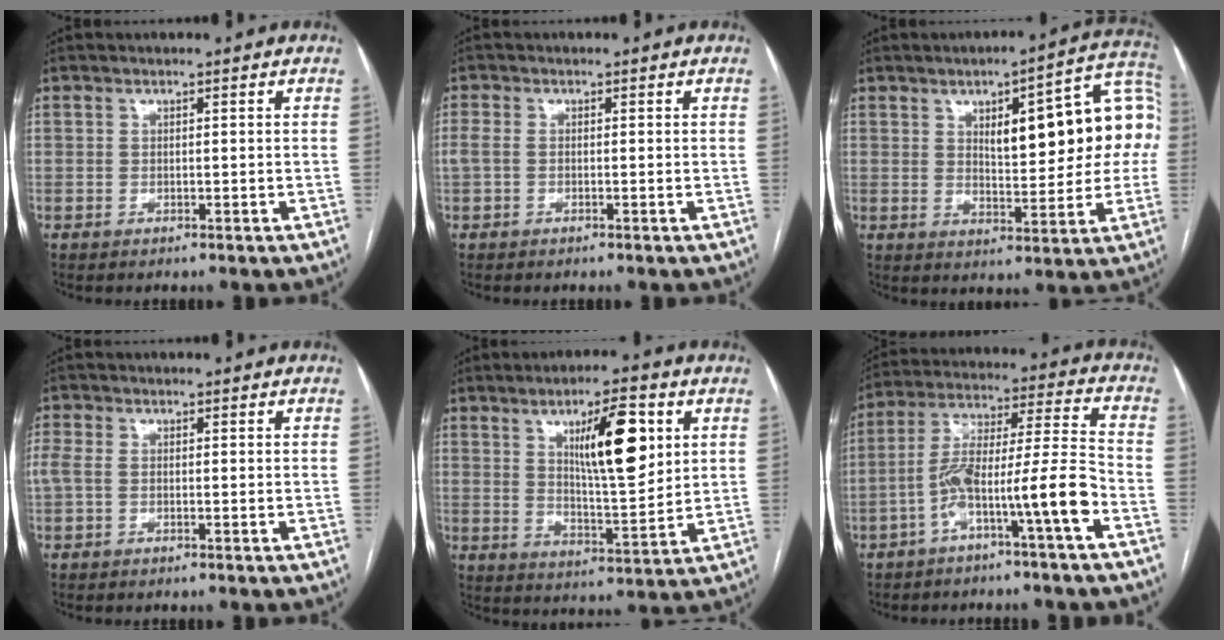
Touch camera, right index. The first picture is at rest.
{"total": 2.2, "force": [-0.3, 1.3, 1.7], "torque": [-0.046, 0.008, -0.006]}
{"total": 16.9, "force": [3.1, 5.0, 15.8], "torque": [-0.208, 0.038, 0.043]}
{"total": 3.6, "force": [-0.3, 2.3, 2.8], "torque": [-0.084, 0.013, -0.004]}
{"total": 12.1, "force": [4.4, 2.5, 10.9], "torque": [-0.177, -0.001, 0.075]}
{"total": 12.0, "force": [-5.7, -0.2, 10.6], "torque": [-0.194, 0.027, -0.099]}